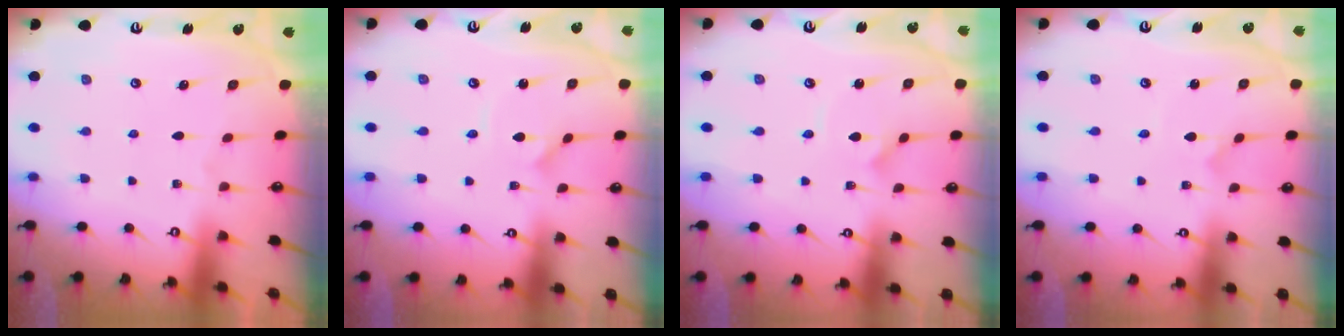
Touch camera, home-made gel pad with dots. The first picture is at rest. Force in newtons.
{"total": 1.2, "press": 1.2, "slide": 0.1}
{"total": 2.9, "press": 2.9, "slide": 0.2}
{"total": 0.0}